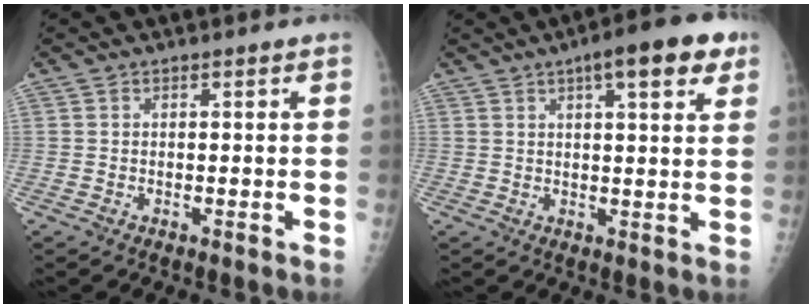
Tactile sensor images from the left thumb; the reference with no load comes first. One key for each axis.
{"total": 10.8, "fx": 5.5, "fy": 3.1, "fz": 8.7, "tx": -0.100, "ty": -0.004, "tz": 0.069}